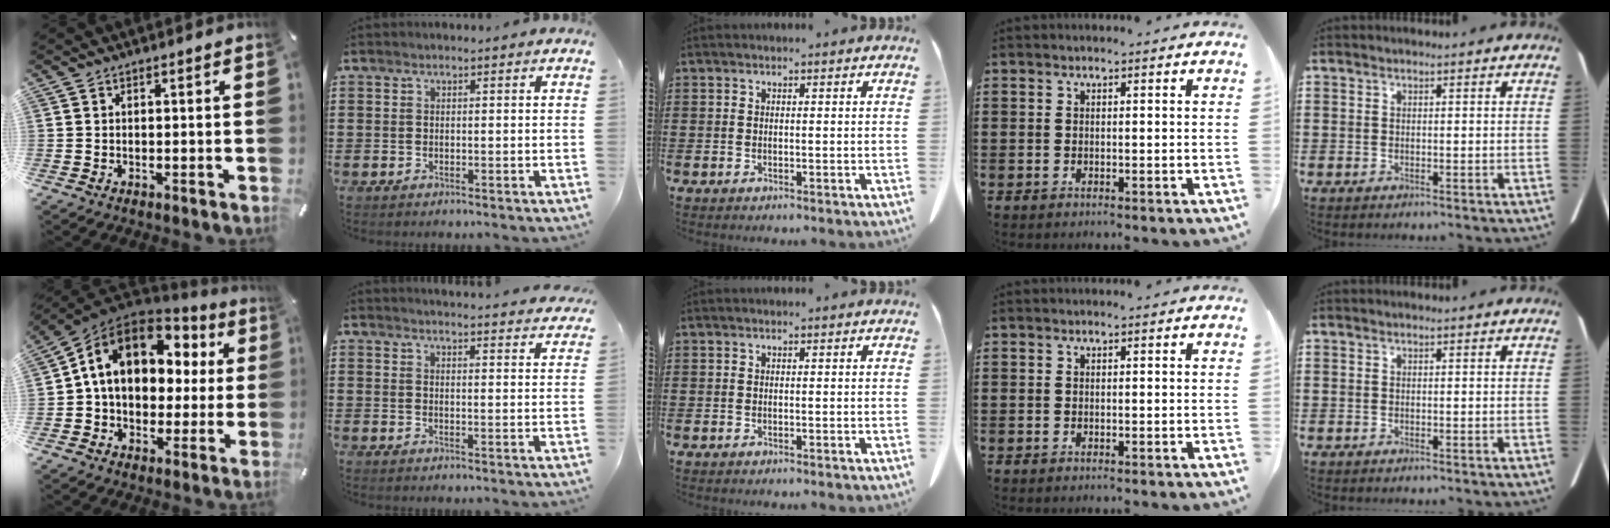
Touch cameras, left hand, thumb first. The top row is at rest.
{"thumb": {"total": 13.6, "force": [4.3, 10.3, 7.8], "torque": [-0.143, -0.013, 0.084]}, "index": {"total": 3.3, "force": [3.3, -0.6, 0.1], "torque": [-0.007, -0.025, 0.057]}}